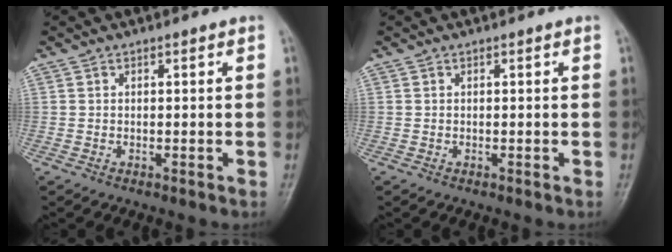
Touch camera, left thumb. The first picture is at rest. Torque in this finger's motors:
{"motor_torque": [0.01, 0.00, -0.07, -0.08, 0.00]}